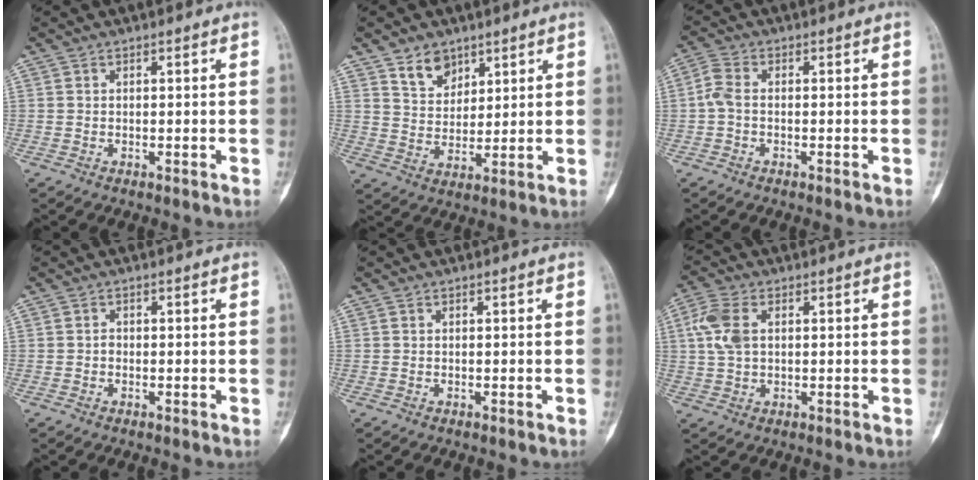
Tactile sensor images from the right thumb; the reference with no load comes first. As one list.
[{"total": 6.5, "force": [4.3, 4.2, 2.3], "torque": [-0.015, -0.033, 0.085]}, {"total": 3.0, "force": [-0.6, 1.8, 2.4], "torque": [-0.059, 0.006, -0.024]}, {"total": 0.7, "force": [-0.3, 0.5, 0.3], "torque": [-0.001, 0.004, -0.010]}, {"total": 0.0}, {"total": 6.5, "force": [1.2, 3.9, 5.0], "torque": [-0.124, 0.011, 0.019]}]